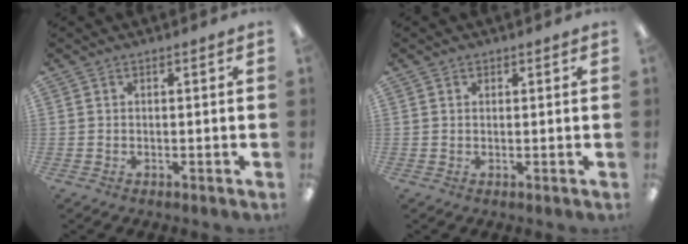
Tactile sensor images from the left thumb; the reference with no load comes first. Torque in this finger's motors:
{"motor_torque": [0.03, -0.16, -0.06, -0.15, -0.05]}